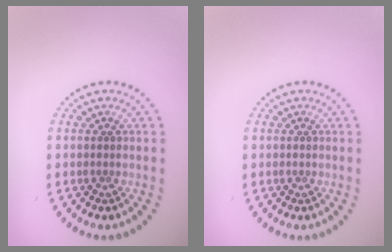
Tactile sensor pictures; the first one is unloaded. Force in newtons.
{"total": 0.0}